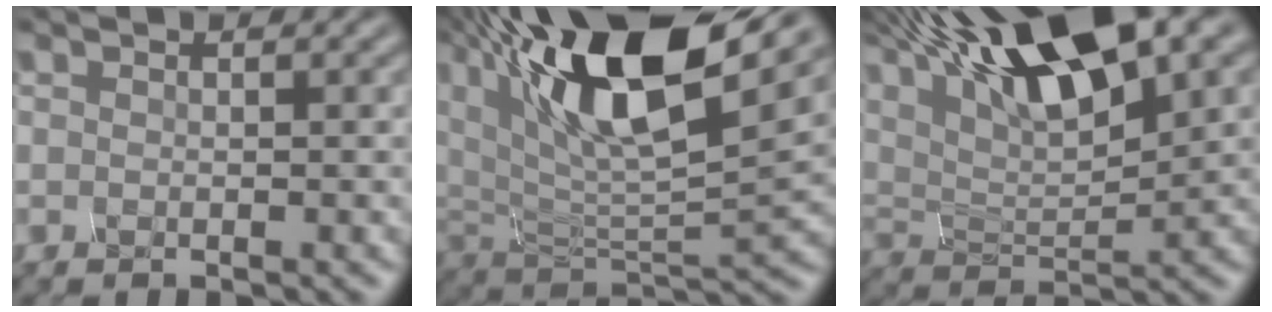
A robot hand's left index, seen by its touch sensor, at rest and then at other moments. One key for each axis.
{"total": 14.4, "fx": 9.1, "fy": 4.9, "fz": 10.0, "tx": -0.218, "ty": 0.025, "tz": 0.180}
{"total": 13.9, "fx": 9.3, "fy": 3.5, "fz": 9.8, "tx": -0.205, "ty": 0.033, "tz": 0.171}